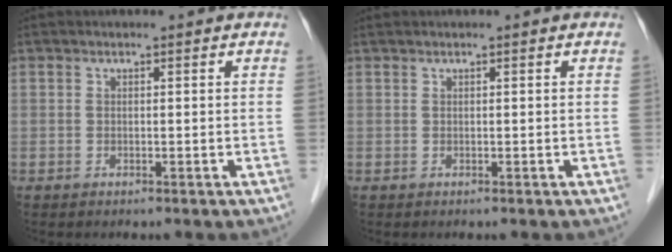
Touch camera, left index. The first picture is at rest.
{"total": 0.8, "force": [0.6, 0.0, 0.5], "torque": [-0.015, 0.013, 0.017]}